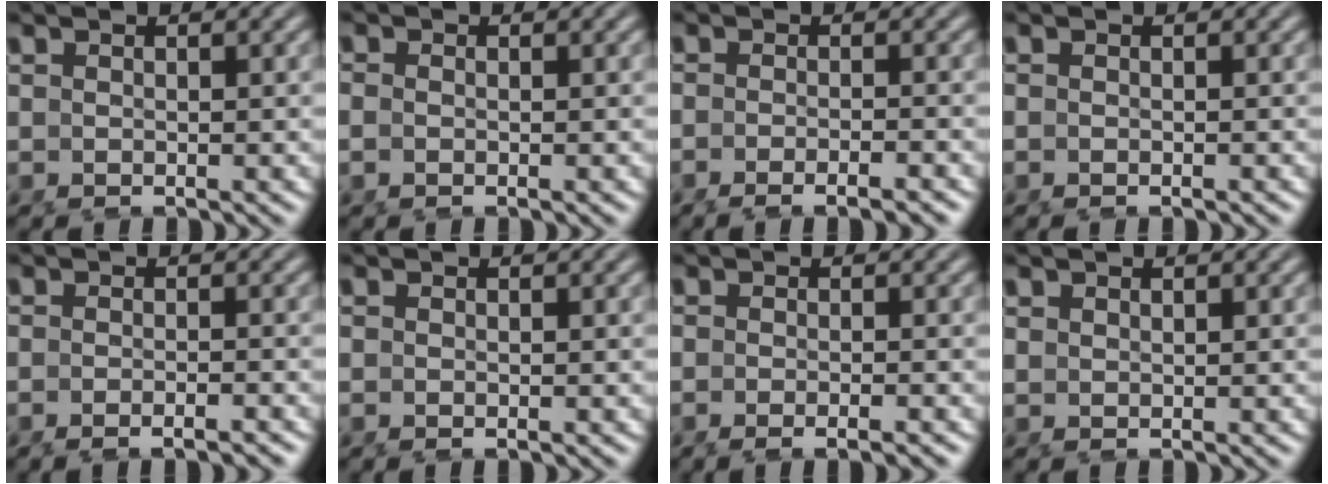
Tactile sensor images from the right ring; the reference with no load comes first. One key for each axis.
{"total": 1.0, "fx": -0.4, "fy": 0.7, "fz": 0.7, "tx": -0.017, "ty": -0.005, "tz": -0.006}
{"total": 2.7, "fx": -2.3, "fy": 0.2, "fz": 1.5, "tx": -0.023, "ty": -0.002, "tz": -0.038}
{"total": 0.7, "fx": -0.6, "fy": 0.2, "fz": 0.3, "tx": -0.007, "ty": -0.003, "tz": -0.010}
{"total": 2.0, "fx": -1.8, "fy": 0.2, "fz": 1.0, "tx": -0.016, "ty": 0.000, "tz": -0.031}
{"total": 0.6, "fx": -0.3, "fy": 0.4, "fz": 0.4, "tx": -0.008, "ty": -0.001, "tz": -0.006}
{"total": 2.1, "fx": -1.6, "fy": 0.3, "fz": 1.3, "tx": -0.021, "ty": -0.002, "tz": -0.026}
{"total": 0.6, "fx": 0.5, "fy": -0.4, "fz": 0.0, "tx": 0.005, "ty": -0.004, "tz": 0.017}